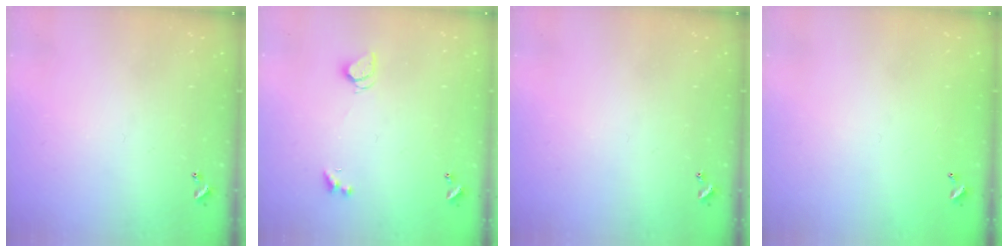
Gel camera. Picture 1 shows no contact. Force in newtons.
{"total": 1.7, "press": 1.7, "slide": 0.4}
{"total": 0.0}
{"total": 2.8, "press": 2.8, "slide": 0.1}